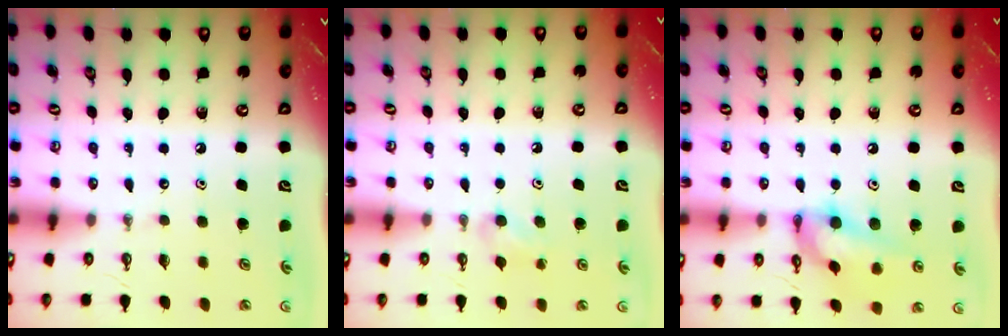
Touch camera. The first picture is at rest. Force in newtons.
{"total": 8.9, "press": 4.7, "slide": 7.6}
{"total": 12.8, "press": 12.8, "slide": 0.6}